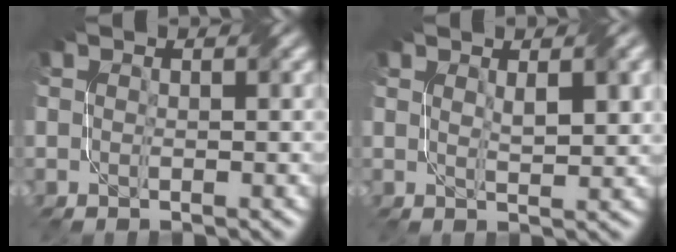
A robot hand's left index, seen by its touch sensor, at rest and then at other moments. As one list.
[{"total": 2.8, "force": [1.1, 0.6, 2.4], "torque": [-0.041, 0.000, 0.024]}]